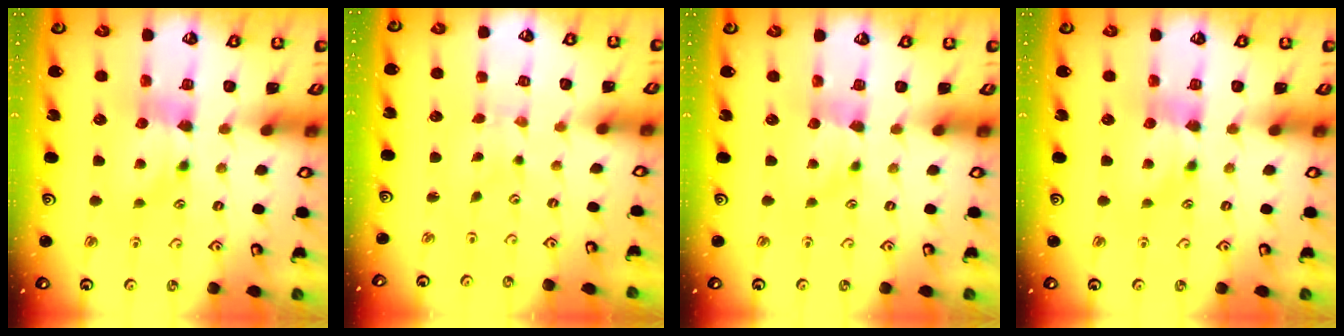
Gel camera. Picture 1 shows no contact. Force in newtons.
{"total": 4.6, "press": 4.6, "slide": 0.1}
{"total": 0.8, "press": 0.7, "slide": 0.2}
{"total": 0.0}